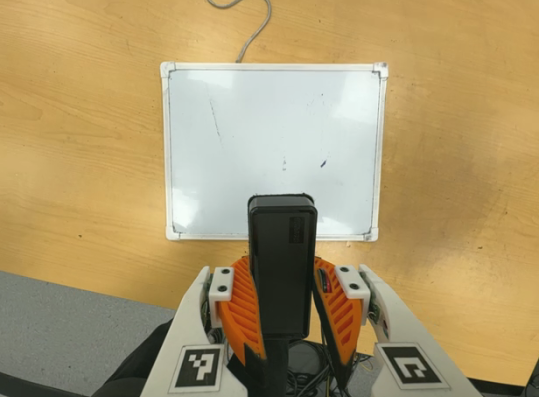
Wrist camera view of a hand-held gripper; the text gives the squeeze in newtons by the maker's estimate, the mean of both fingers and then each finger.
{"total": 9.5, "left": 8.4, "right": 10.7}